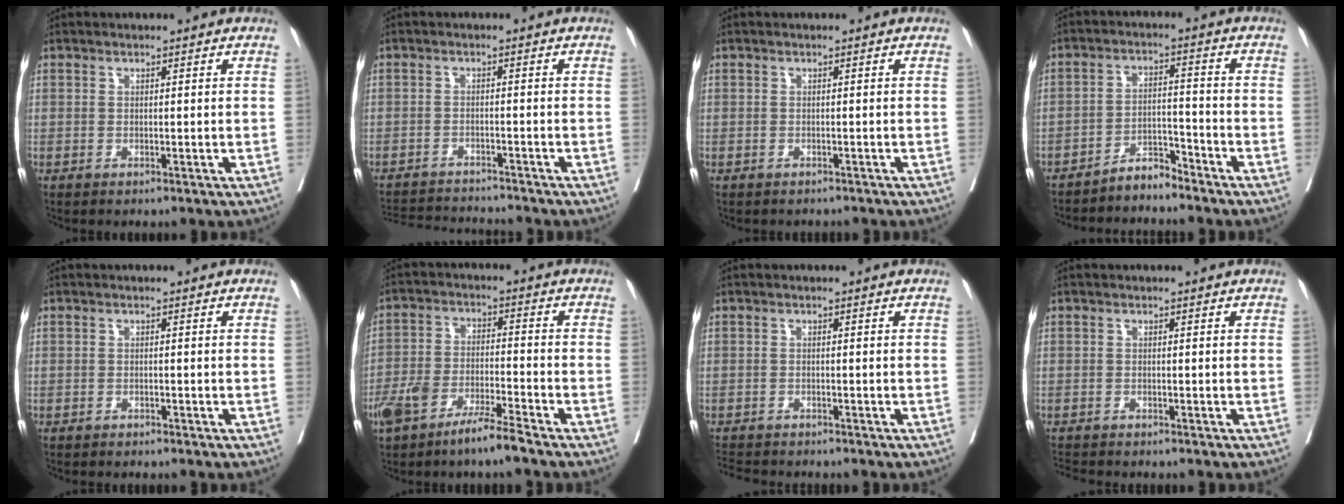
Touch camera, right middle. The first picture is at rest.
{"total": 8.3, "force": [-8.2, -0.2, 1.3], "torque": [-0.018, -0.004, -0.129]}
{"total": 2.3, "force": [-2.1, 1.1, 0.1], "torque": [-0.005, 0.001, -0.031]}
{"total": 3.9, "force": [-3.8, 0.5, 0.7], "torque": [-0.006, -0.005, -0.070]}
{"total": 0.7, "force": [-0.7, 0.2, 0.1], "torque": [-0.007, -0.001, -0.012]}
{"total": 7.7, "force": [-5.6, 0.8, 5.2], "torque": [-0.111, 0.000, -0.108]}
{"total": 5.3, "force": [-5.1, 1.0, 1.5], "torque": [-0.020, -0.010, -0.081]}
{"total": 2.7, "force": [-2.6, 0.3, 0.5], "torque": [-0.007, -0.010, -0.044]}